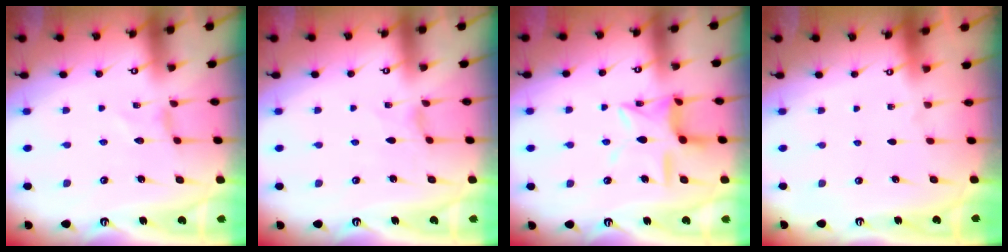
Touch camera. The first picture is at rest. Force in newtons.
{"total": 0.0}
{"total": 13.2, "press": 13.1, "slide": 1.1}
{"total": 0.0}